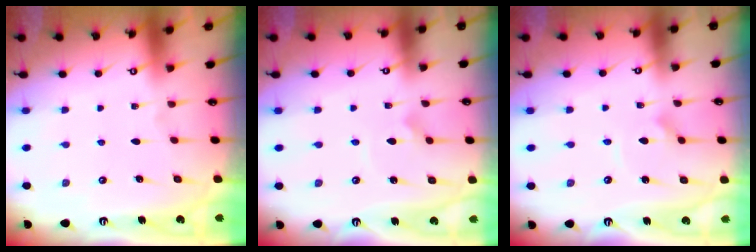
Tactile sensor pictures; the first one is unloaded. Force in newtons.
{"total": 2.2, "press": 2.2, "slide": 0.1}
{"total": 2.9, "press": 2.9, "slide": 0.3}